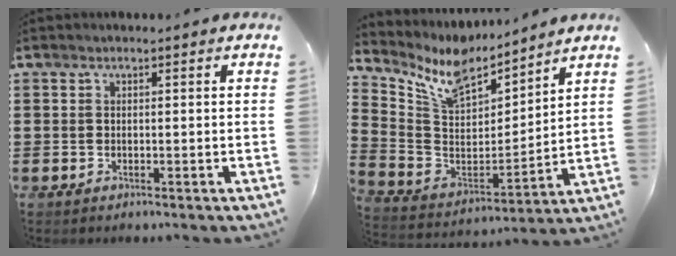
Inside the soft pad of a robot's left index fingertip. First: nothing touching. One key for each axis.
{"total": 9.0, "fx": 7.6, "fy": 3.4, "fz": 3.6, "tx": -0.111, "ty": -0.042, "tz": 0.135}